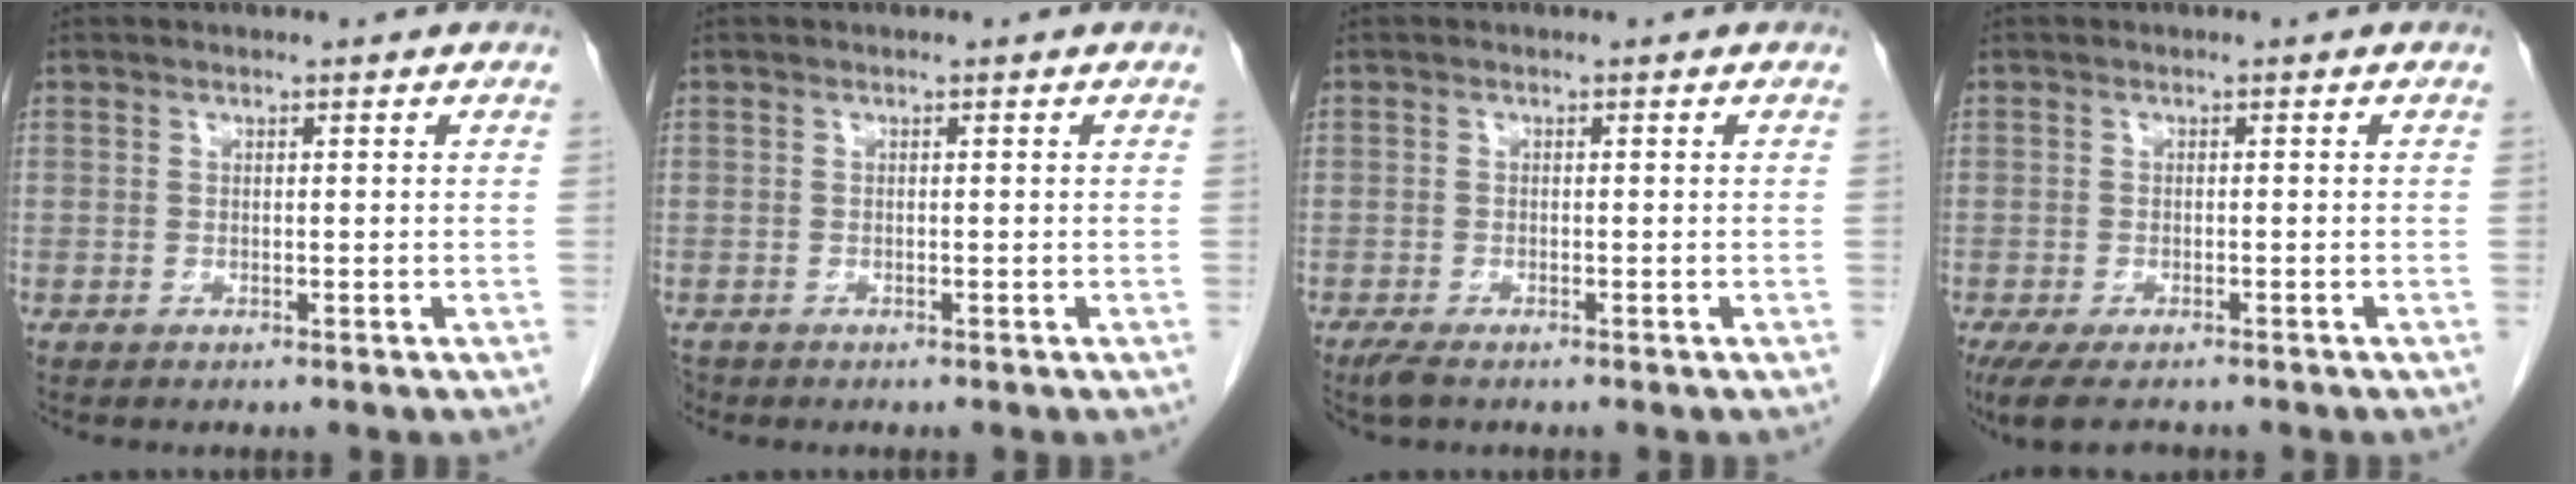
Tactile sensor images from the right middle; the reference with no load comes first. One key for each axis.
{"total": 1.1, "fx": -0.9, "fy": 0.5, "fz": 0.2, "tx": -0.008, "ty": -0.002, "tz": -0.015}
{"total": 2.2, "fx": -1.6, "fy": 0.6, "fz": 1.3, "tx": -0.031, "ty": -0.007, "tz": -0.029}
{"total": 6.5, "fx": -5.3, "fy": 1.7, "fz": 3.4, "tx": -0.053, "ty": -0.013, "tz": -0.083}